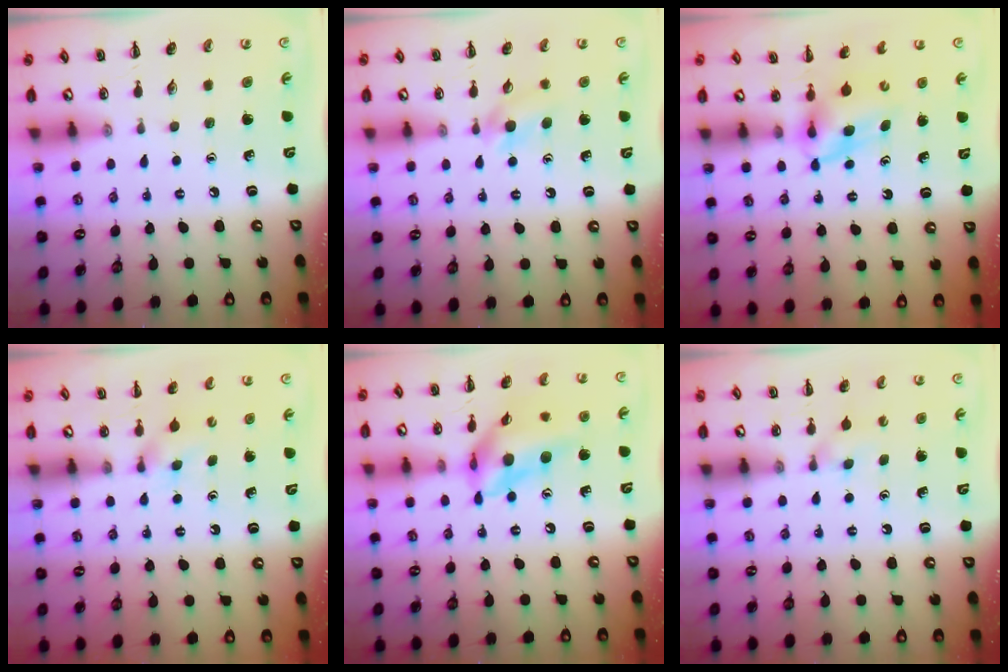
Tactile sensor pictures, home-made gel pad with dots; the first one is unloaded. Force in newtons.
{"total": 5.5, "press": 5.0, "slide": 2.2}
{"total": 5.1, "press": 5.1, "slide": 0.5}
{"total": 2.5, "press": 2.4, "slide": 0.9}
{"total": 13.8, "press": 13.0, "slide": 4.6}
{"total": 2.9, "press": 2.7, "slide": 1.2}